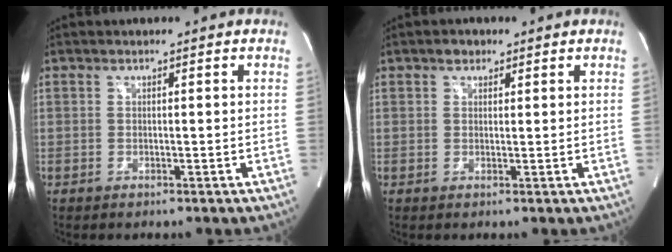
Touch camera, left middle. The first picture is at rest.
{"total": 1.6, "force": [1.1, 1.0, 0.6], "torque": [-0.013, 0.004, 0.017]}